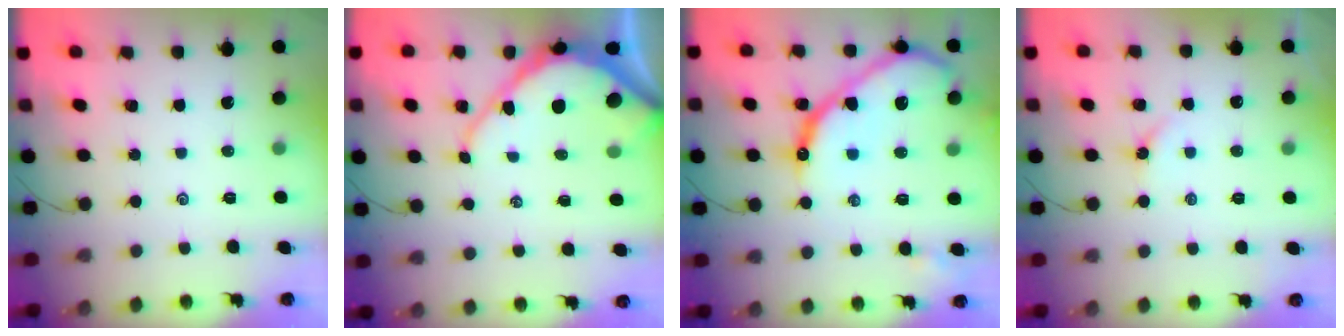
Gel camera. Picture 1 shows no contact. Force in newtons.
{"total": 10.7, "press": 10.6, "slide": 1.0}
{"total": 19.4, "press": 19.3, "slide": 1.7}
{"total": 2.6, "press": 2.6, "slide": 0.3}